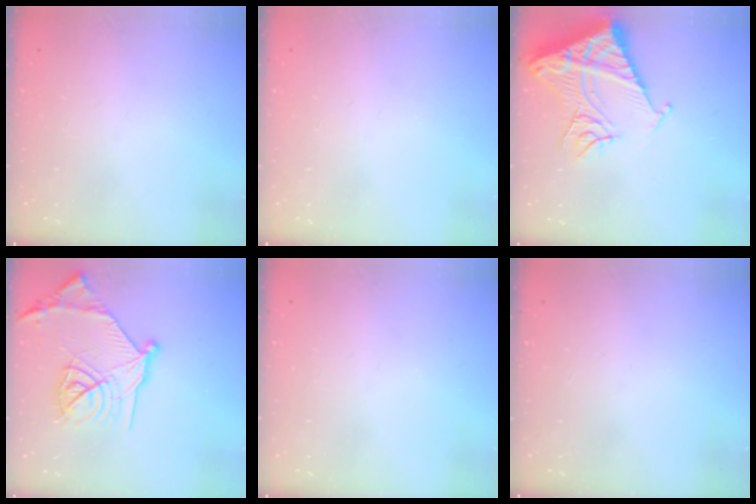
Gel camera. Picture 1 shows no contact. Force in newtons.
{"total": 0.0}
{"total": 15.7, "press": 15.6, "slide": 1.7}
{"total": 18.5, "press": 18.4, "slide": 1.6}
{"total": 0.0}
{"total": 0.0}